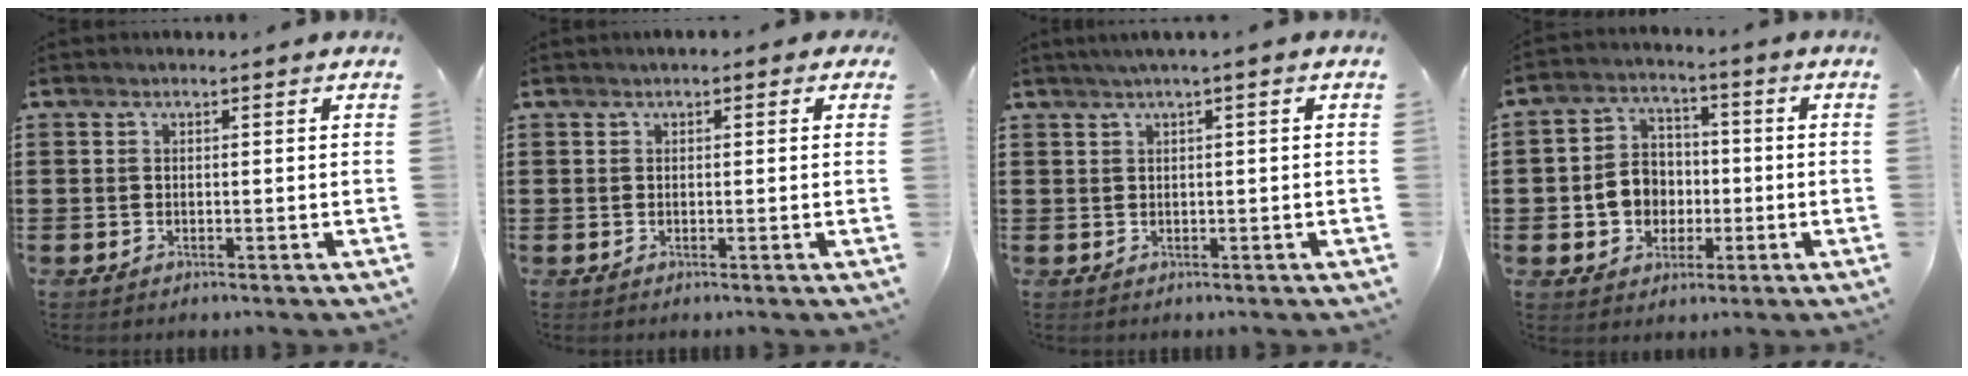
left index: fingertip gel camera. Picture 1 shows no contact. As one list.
[{"total": 0.8, "force": [0.2, 0.6, 0.5], "torque": [-0.010, 0.007, 0.002]}, {"total": 1.3, "force": [0.3, -0.1, 1.3], "torque": [-0.021, -0.003, 0.006]}, {"total": 6.7, "force": [-1.0, 6.1, 2.7], "torque": [-0.057, 0.017, -0.018]}]